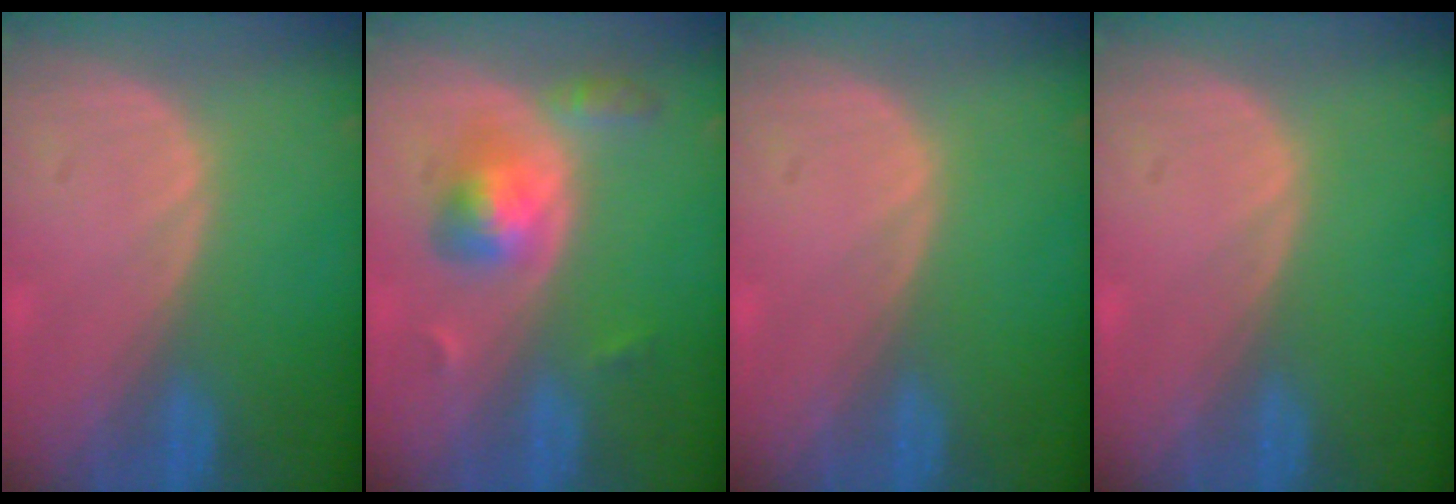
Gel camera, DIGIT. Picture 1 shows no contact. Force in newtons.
{"total": 5.1, "press": 5.0, "slide": 1.1}
{"total": 0.0}
{"total": 0.0}